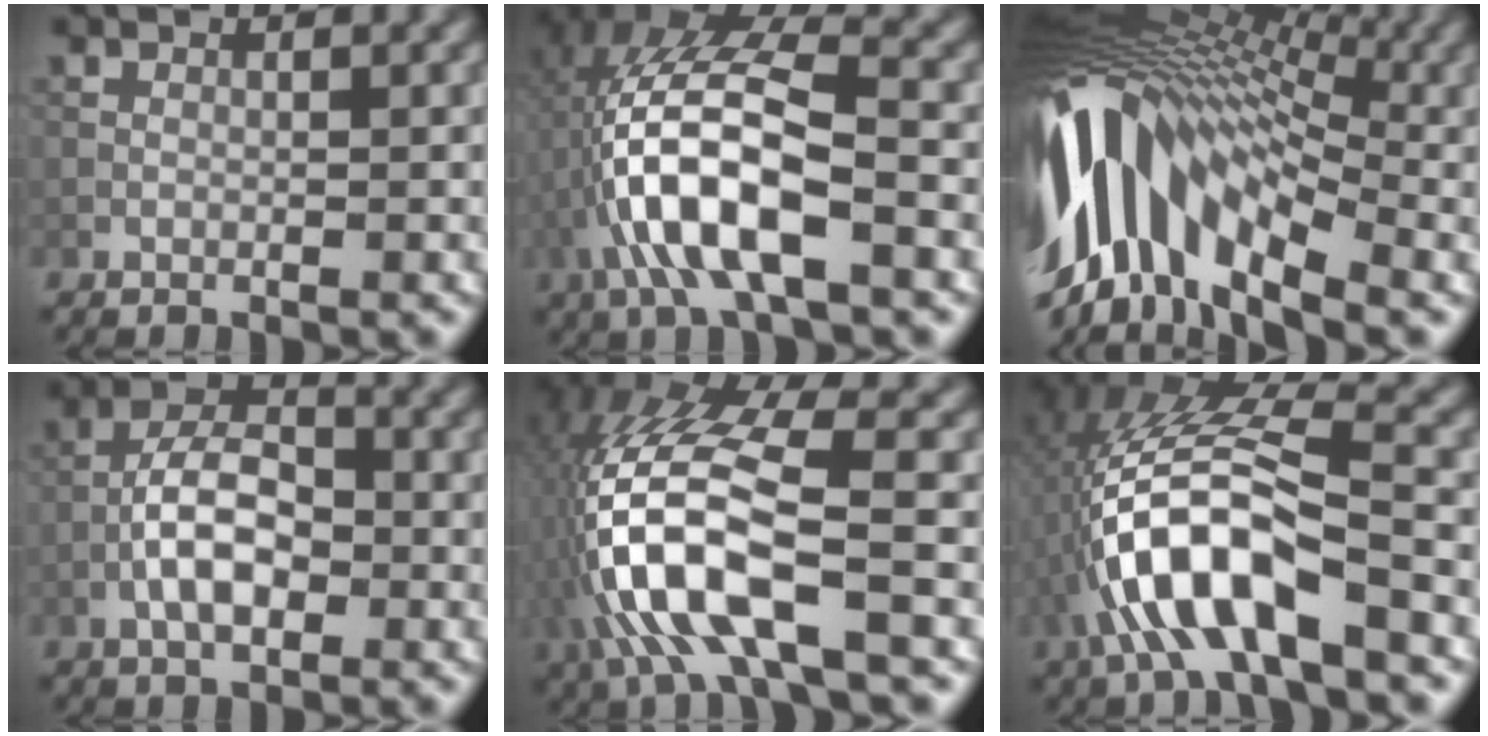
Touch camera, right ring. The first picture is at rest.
{"total": 11.0, "force": [-2.7, 4.2, 9.8], "torque": [-0.204, 0.012, -0.051]}
{"total": 14.3, "force": [-2.3, 8.0, 11.6], "torque": [-0.224, 0.027, -0.041]}
{"total": 5.3, "force": [-1.6, 2.6, 4.4], "torque": [-0.075, 0.012, -0.032]}
{"total": 12.4, "force": [-3.5, 4.9, 10.9], "torque": [-0.244, 0.004, -0.061]}
{"total": 10.4, "force": [-3.7, 3.5, 9.1], "torque": [-0.192, 0.012, -0.066]}